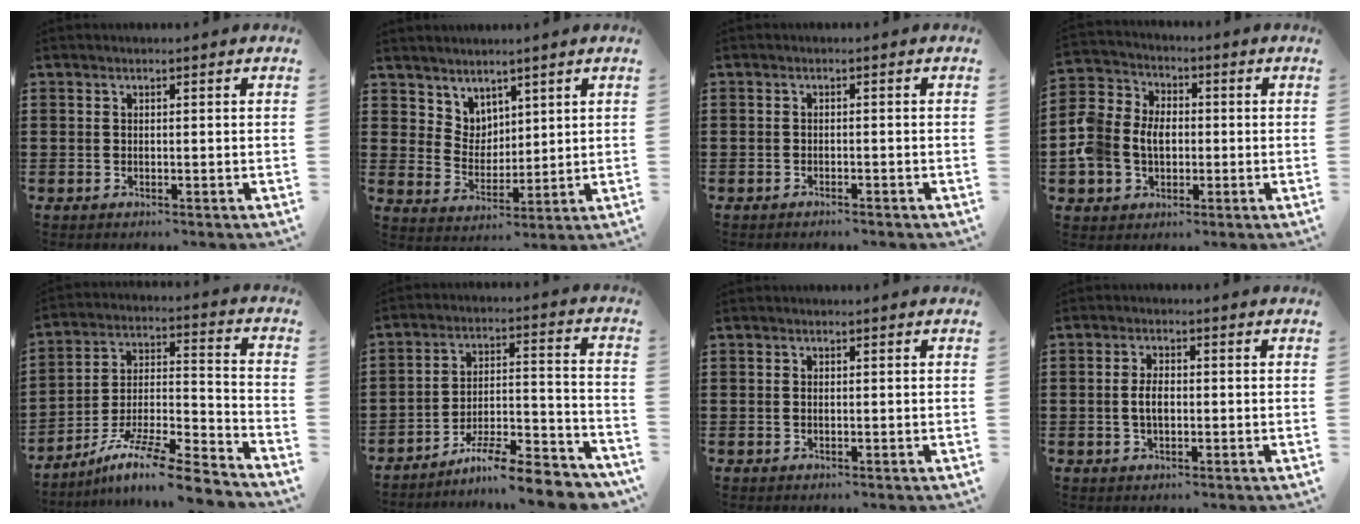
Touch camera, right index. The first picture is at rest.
{"total": 4.6, "force": [3.7, 2.8, -0.3], "torque": [-0.016, -0.006, 0.070]}
{"total": 0.9, "force": [-0.9, 0.1, 0.2], "torque": [-0.007, 0.000, -0.018]}
{"total": 8.0, "force": [-1.2, 6.7, 4.2], "torque": [-0.124, 0.009, -0.026]}
{"total": 10.9, "force": [-8.8, 1.4, 6.3], "torque": [-0.104, 0.017, -0.172]}
{"total": 9.1, "force": [-8.2, 0.6, 4.1], "torque": [-0.058, 0.015, -0.157]}
{"total": 0.5, "force": [0.0, 0.2, 0.4], "torque": [-0.010, 0.000, 0.000]}
{"total": 3.2, "force": [-0.3, 1.5, 2.8], "torque": [-0.060, 0.002, -0.008]}